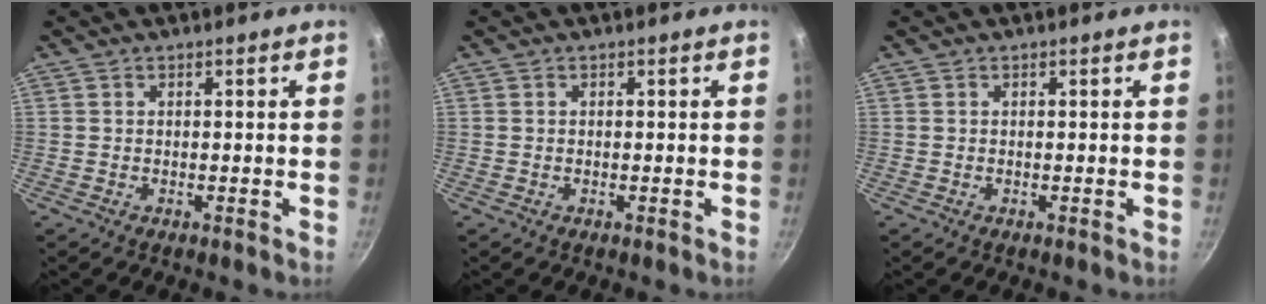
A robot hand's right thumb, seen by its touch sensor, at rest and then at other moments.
{"total": 0.0}
{"total": 0.0}